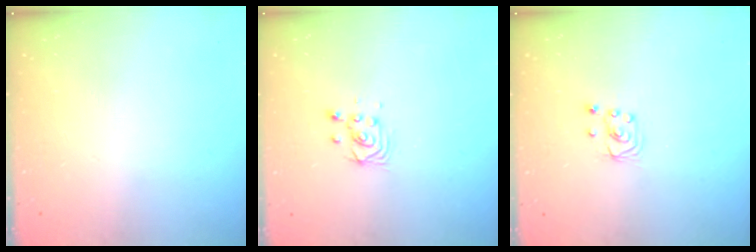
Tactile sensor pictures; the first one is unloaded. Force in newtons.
{"total": 3.2, "press": 3.2, "slide": 0.6}
{"total": 3.2, "press": 3.2, "slide": 0.2}